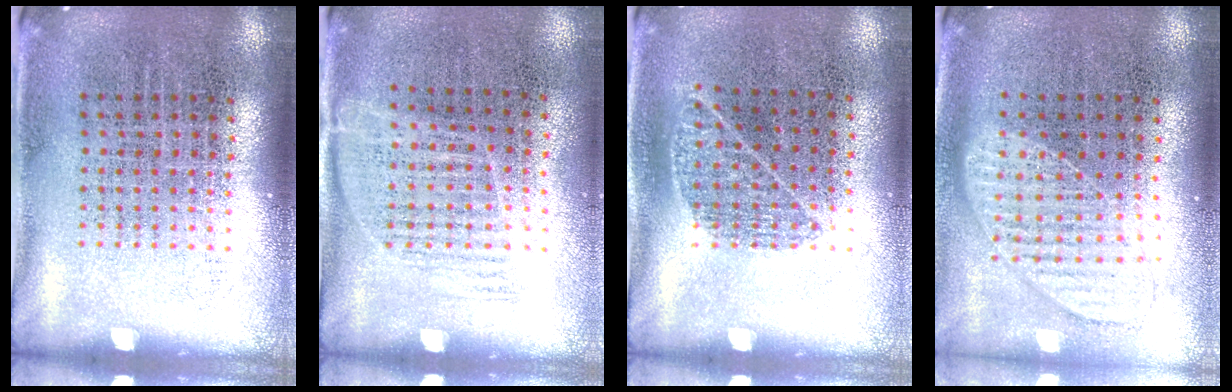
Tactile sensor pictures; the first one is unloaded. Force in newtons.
{"total": 1.1, "press": 0.9, "slide": 0.6}
{"total": 0.9, "press": 0.5, "slide": 0.7}
{"total": 0.9, "press": 0.9, "slide": 0.1}